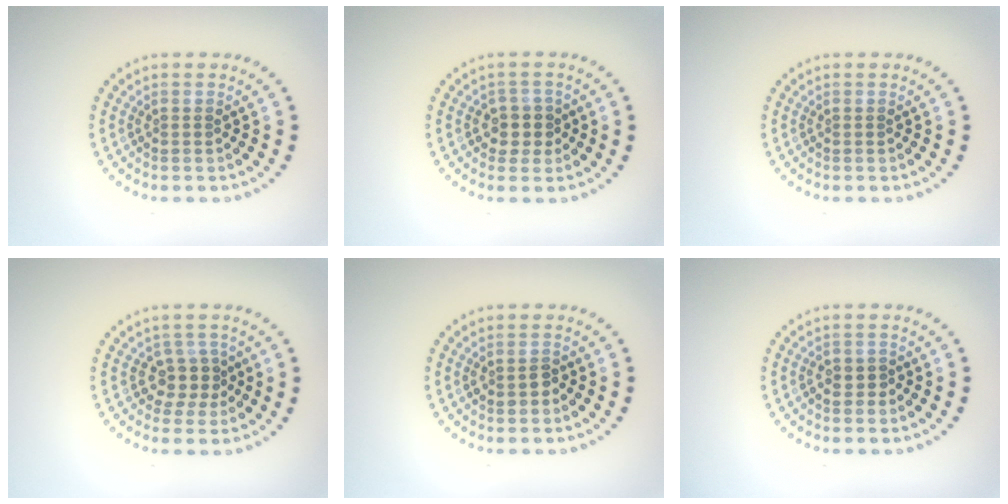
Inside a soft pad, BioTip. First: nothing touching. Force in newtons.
{"total": 2.3, "press": 2.0, "slide": 1.2}
{"total": 0.0}
{"total": 2.4, "press": 1.8, "slide": 1.7}
{"total": 1.1, "press": 1.1, "slide": 0.3}
{"total": 1.1, "press": 0.9, "slide": 0.7}